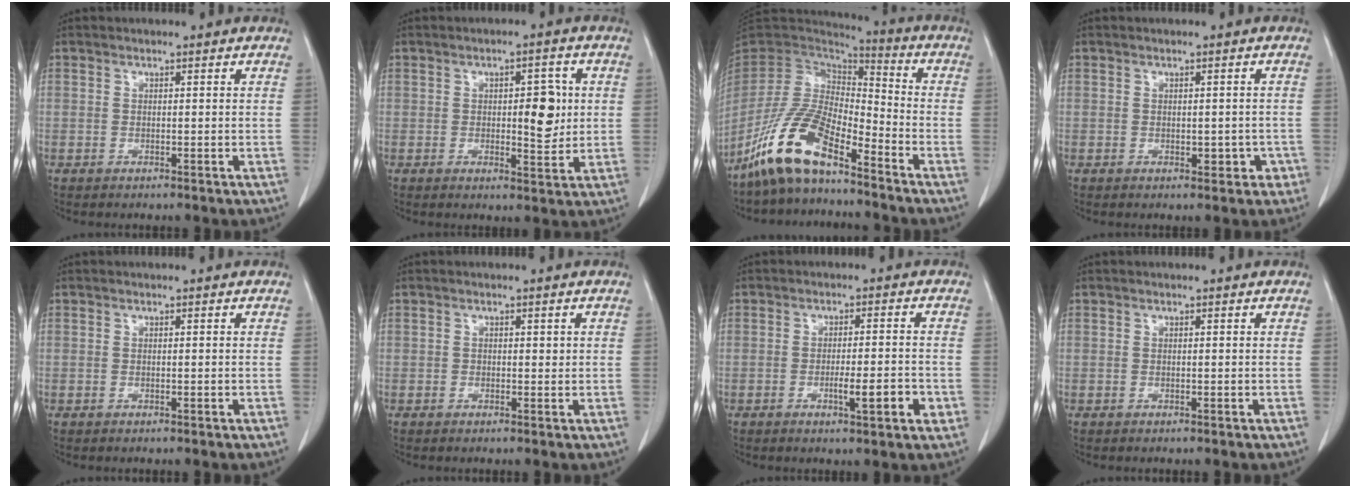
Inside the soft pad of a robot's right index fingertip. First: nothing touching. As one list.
[{"total": 5.6, "force": [0.6, 2.1, 5.2], "torque": [-0.066, -0.002, 0.009]}, {"total": 13.3, "force": [-9.4, 3.6, 8.7], "torque": [-0.187, 0.003, -0.185]}, {"total": 2.7, "force": [-0.9, 1.6, 2.0], "torque": [-0.014, 0.010, -0.005]}, {"total": 0.0}, {"total": 0.9, "force": [0.1, 0.6, 0.7], "torque": [-0.006, 0.000, 0.000]}, {"total": 5.5, "force": [-1.9, 0.7, 5.1], "torque": [-0.074, -0.002, -0.025]}, {"total": 0.0}]